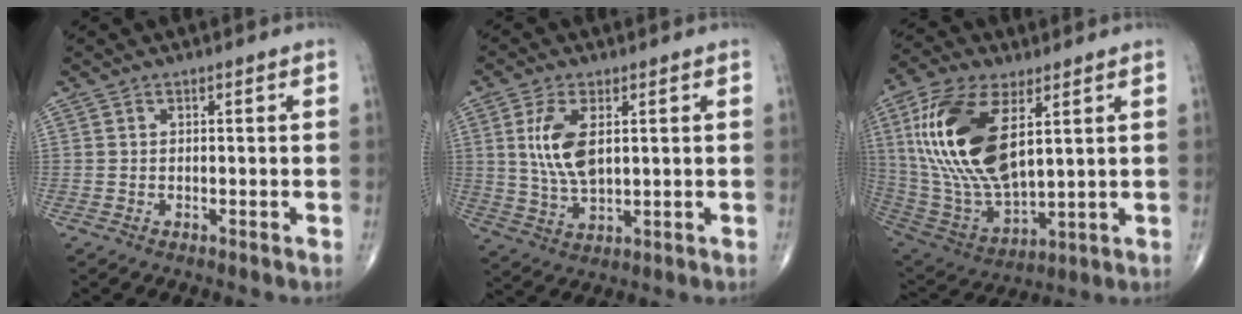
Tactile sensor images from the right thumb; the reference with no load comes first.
{"total": 8.8, "force": [2.1, 4.2, 7.4], "torque": [-0.152, -0.012, 0.046]}
{"total": 22.5, "force": [6.5, 10.8, 18.6], "torque": [-0.375, -0.029, 0.128]}